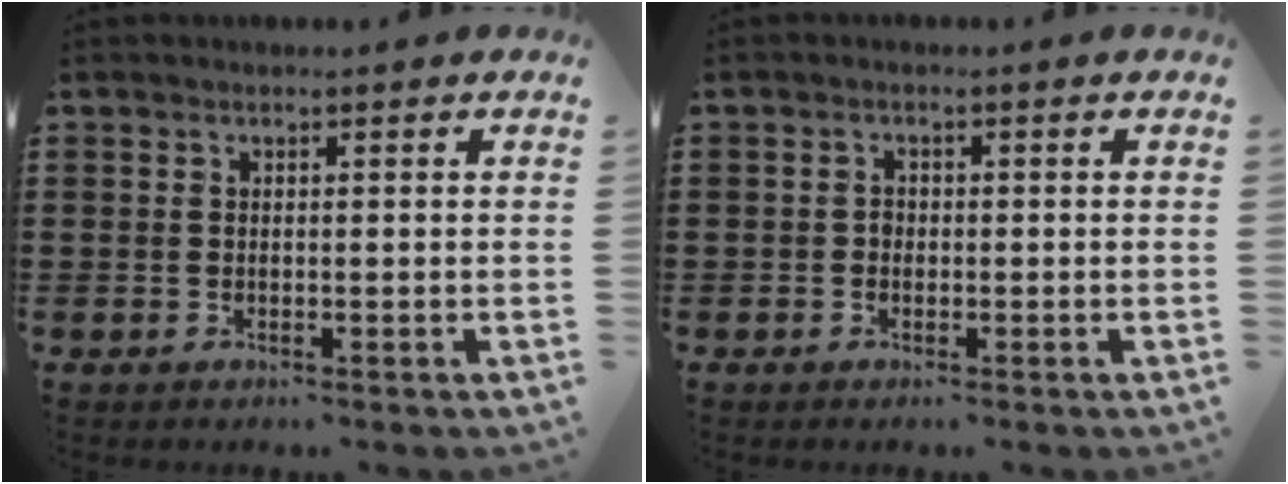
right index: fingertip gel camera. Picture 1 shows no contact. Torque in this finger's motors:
{"motor_torque": [0.24, -0.18, 0.00, 0.01]}